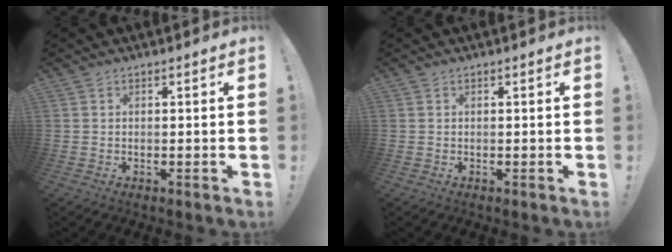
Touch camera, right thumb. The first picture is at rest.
{"total": 0.0}